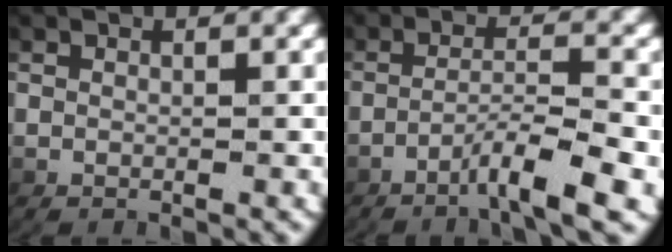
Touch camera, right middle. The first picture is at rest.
{"total": 4.1, "force": [-2.5, 0.3, 3.3], "torque": [-0.059, 0.000, -0.038]}